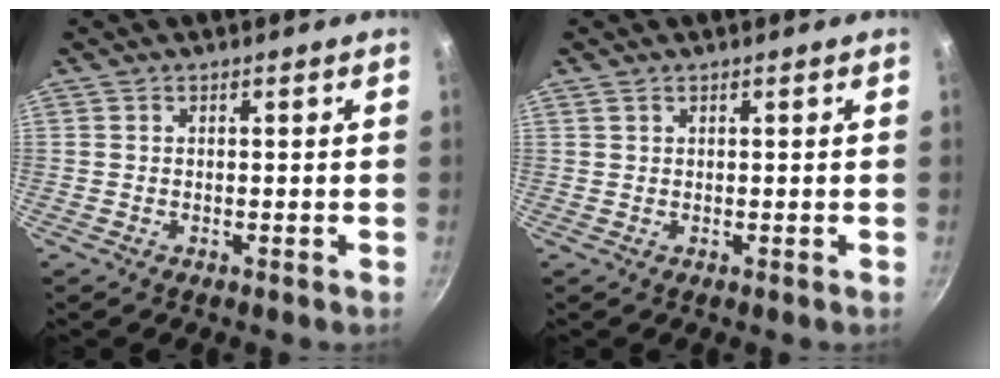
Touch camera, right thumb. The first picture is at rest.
{"total": 0.7, "force": [0.5, 0.4, 0.3], "torque": [-0.005, 0.000, 0.009]}